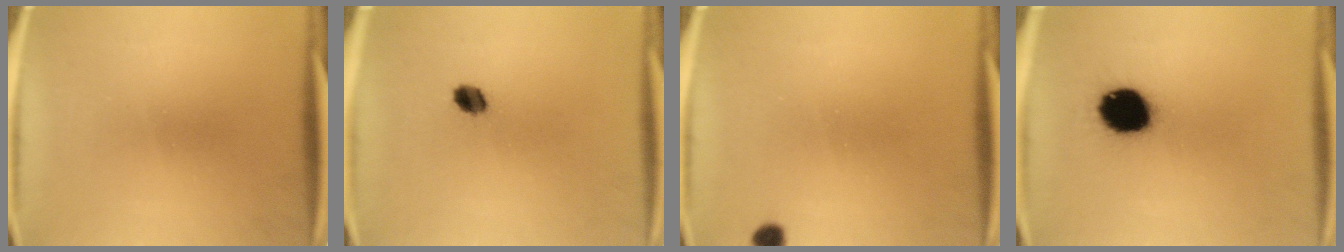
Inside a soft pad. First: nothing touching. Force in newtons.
{"total": 3.2}
{"total": 1.8}
{"total": 13.5}